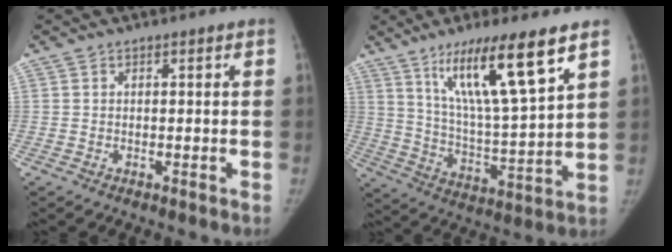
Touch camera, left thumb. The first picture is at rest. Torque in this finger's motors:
{"motor_torque": [0.35, 0.27, 1.76, -1.01, 0.13]}